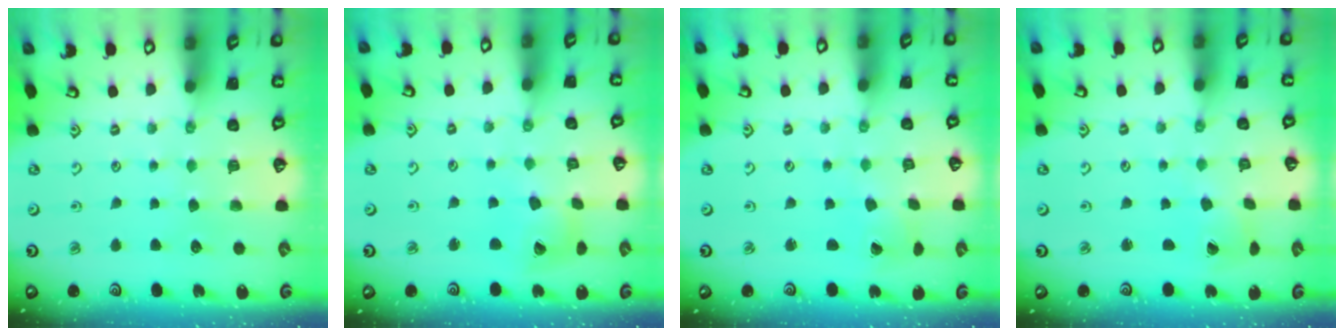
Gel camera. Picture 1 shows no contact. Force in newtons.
{"total": 9.8, "press": 9.8, "slide": 1.3}
{"total": 2.2, "press": 2.2, "slide": 0.3}
{"total": 1.6, "press": 1.5, "slide": 0.3}